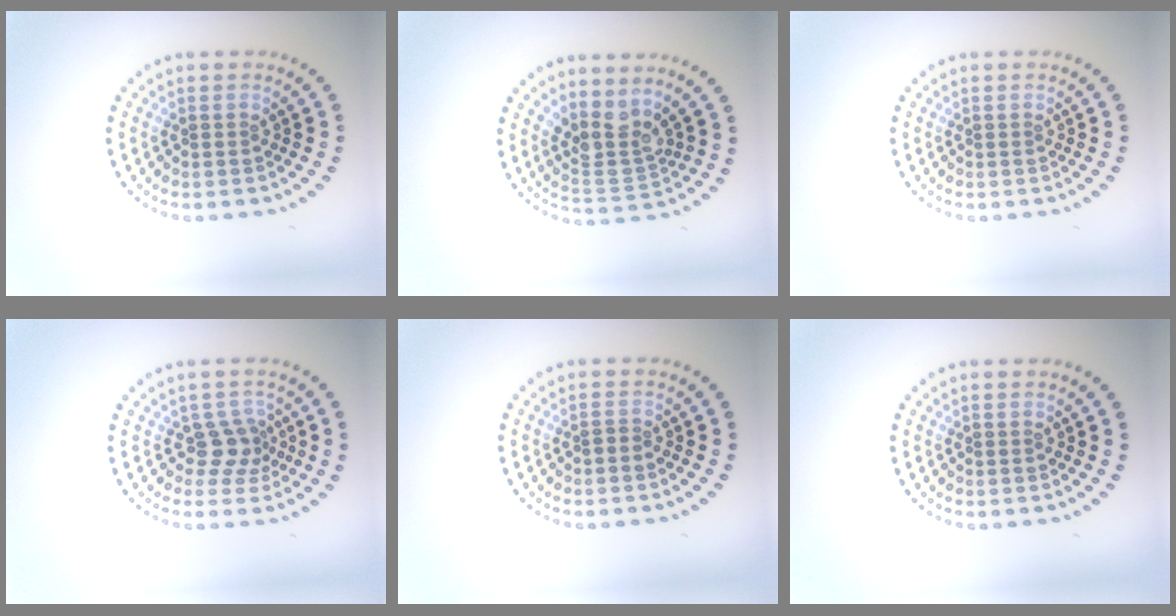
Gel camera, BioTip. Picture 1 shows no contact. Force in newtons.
{"total": 3.5, "press": 2.6, "slide": 2.4}
{"total": 0.0}
{"total": 2.4, "press": 1.8, "slide": 1.6}
{"total": 0.5, "press": 0.3, "slide": 0.4}
{"total": 0.0}